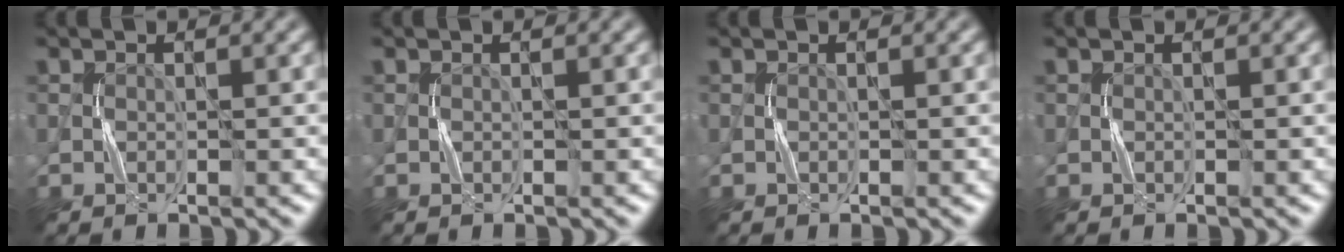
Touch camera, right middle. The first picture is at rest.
{"total": 0.0}
{"total": 0.0}
{"total": 0.0}